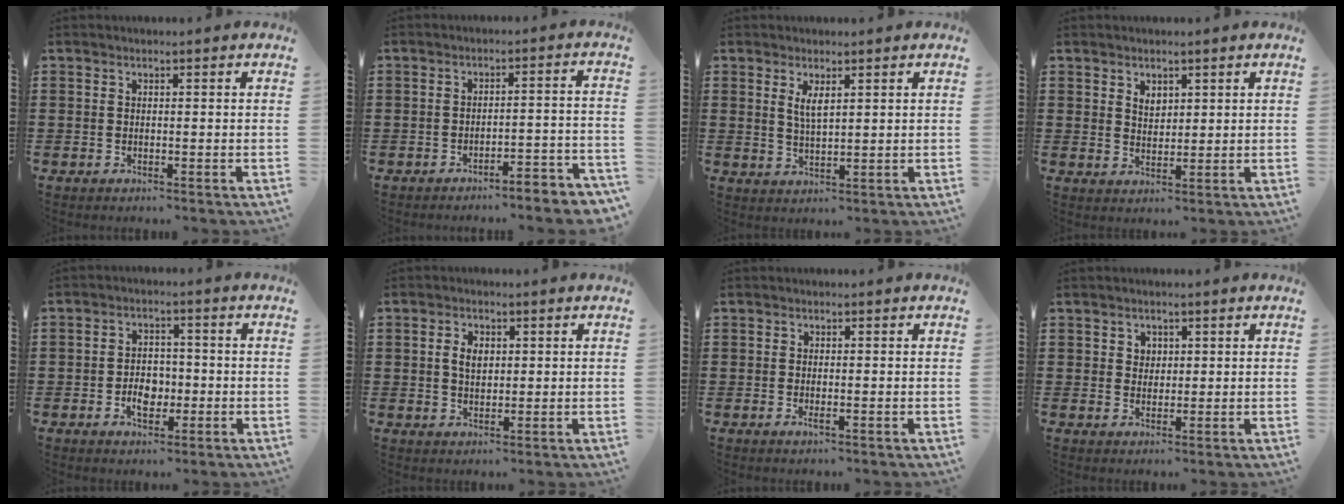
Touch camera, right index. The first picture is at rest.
{"total": 3.5, "force": [-3.3, -0.2, 1.0], "torque": [-0.021, -0.005, -0.070]}
{"total": 2.9, "force": [1.5, 0.9, 2.4], "torque": [-0.049, 0.003, 0.025]}
{"total": 2.2, "force": [1.6, 1.3, 0.7], "torque": [-0.017, 0.004, 0.030]}
{"total": 4.5, "force": [-1.3, 3.0, 3.0], "torque": [-0.042, -0.001, -0.026]}
{"total": 3.2, "force": [0.5, 2.0, 2.4], "torque": [-0.052, 0.011, 0.008]}
{"total": 0.9, "force": [-0.2, 0.2, 0.9], "torque": [-0.015, -0.004, -0.003]}
{"total": 1.8, "force": [1.0, 1.5, 0.2], "torque": [-0.010, 0.008, 0.018]}